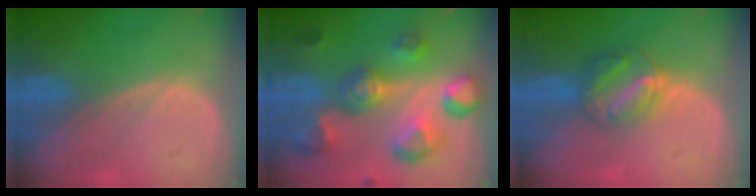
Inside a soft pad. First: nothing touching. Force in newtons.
{"total": 11.3, "press": 10.1, "slide": 5.1}
{"total": 6.3, "press": 5.6, "slide": 2.8}